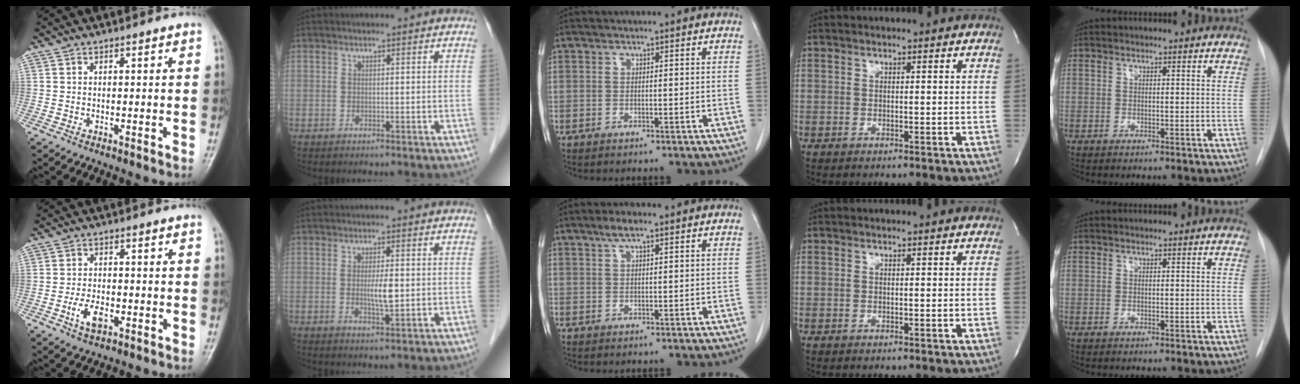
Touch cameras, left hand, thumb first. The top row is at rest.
{"thumb": {"total": 4.5, "force": [-1.9, 2.4, 3.3], "torque": [-0.063, 0.006, -0.032]}, "index": {"total": 2.9, "force": [0.2, 0.4, 2.8], "torque": [-0.053, -0.004, 0.006]}, "middle": {"total": 2.2, "force": [1.4, 0.4, 1.6], "torque": [-0.035, 0.006, 0.026]}}